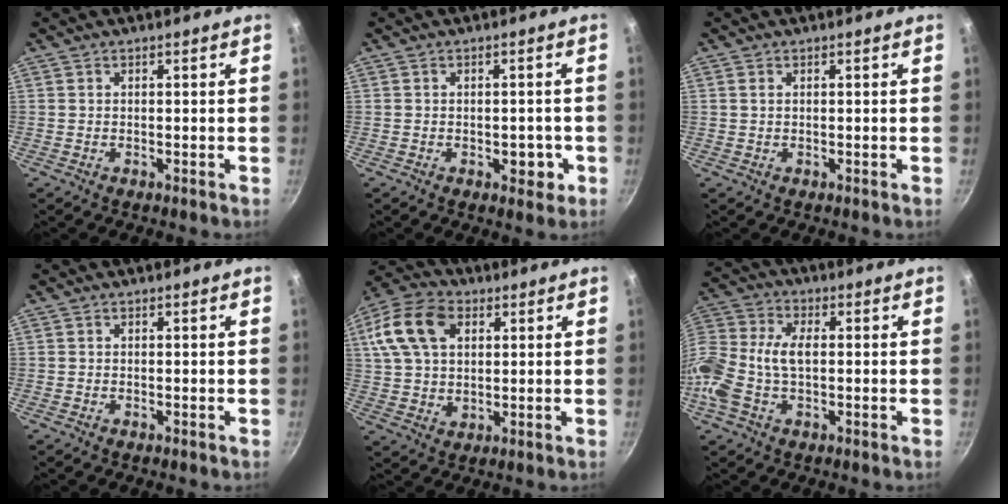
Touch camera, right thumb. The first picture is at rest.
{"total": 3.9, "force": [-1.2, 2.5, 2.8], "torque": [-0.007, 0.008, -0.013]}
{"total": 0.8, "force": [0.3, 0.5, 0.5], "torque": [-0.010, 0.001, 0.005]}
{"total": 0.0}
{"total": 15.1, "force": [4.8, 10.2, 10.1], "torque": [-0.183, 0.008, 0.078]}
{"total": 13.2, "force": [-0.9, 7.9, 10.5], "torque": [-0.225, 0.023, -0.036]}